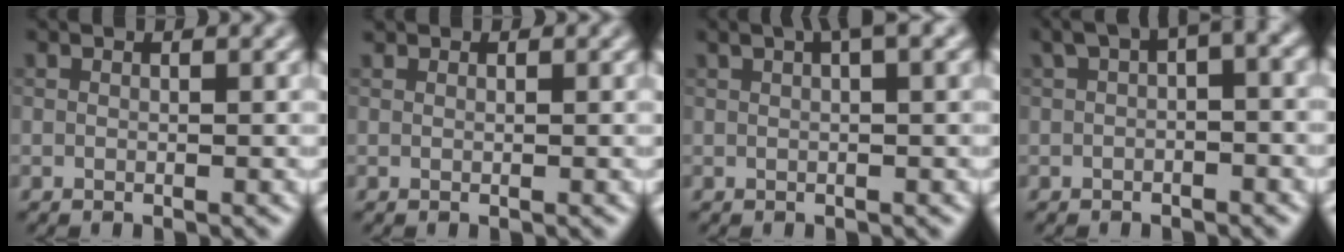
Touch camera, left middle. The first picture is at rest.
{"total": 0.5, "force": [0.4, 0.3, 0.0], "torque": [0.001, -0.002, 0.004]}
{"total": 3.9, "force": [2.2, 0.7, 3.2], "torque": [-0.043, 0.013, 0.032]}
{"total": 5.4, "force": [2.0, 1.9, 4.6], "torque": [-0.057, 0.020, 0.023]}